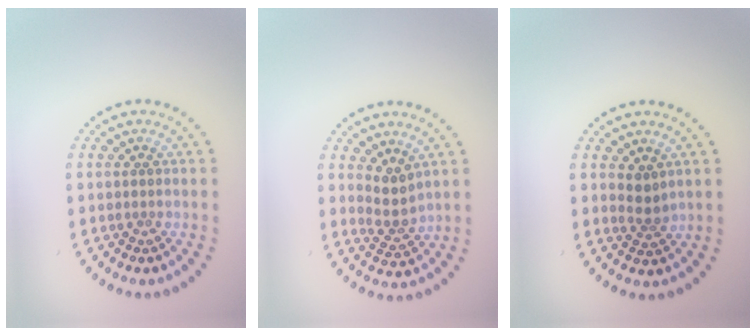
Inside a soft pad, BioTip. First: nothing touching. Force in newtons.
{"total": 2.3, "press": 1.6, "slide": 1.6}
{"total": 1.7, "press": 1.4, "slide": 1.0}